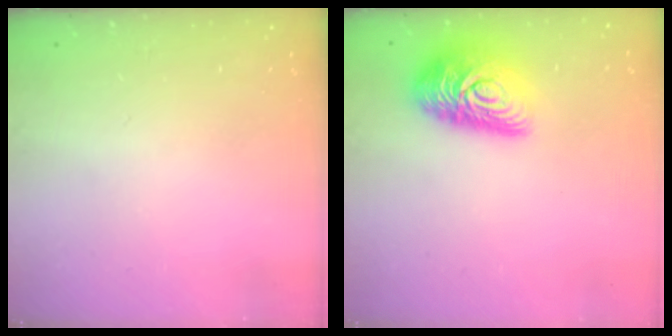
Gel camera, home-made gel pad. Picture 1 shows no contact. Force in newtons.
{"total": 15.0, "press": 15.0, "slide": 1.0}